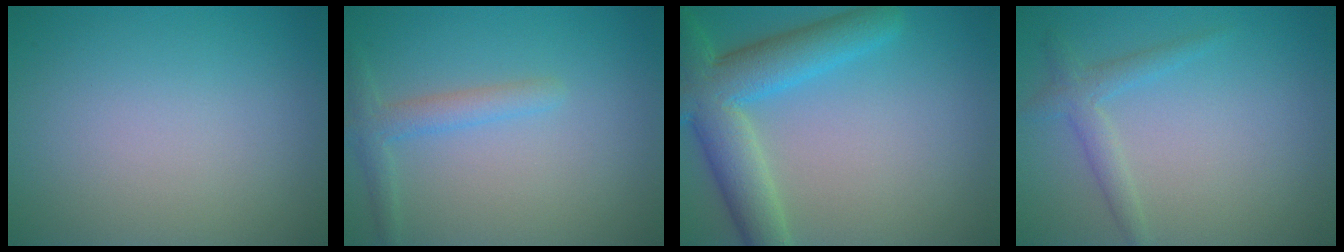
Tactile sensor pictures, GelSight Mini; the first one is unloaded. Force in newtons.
{"total": 2.1, "press": 2.1, "slide": 0.2}
{"total": 7.3, "press": 7.3, "slide": 0.4}
{"total": 2.0, "press": 2.0, "slide": 0.1}